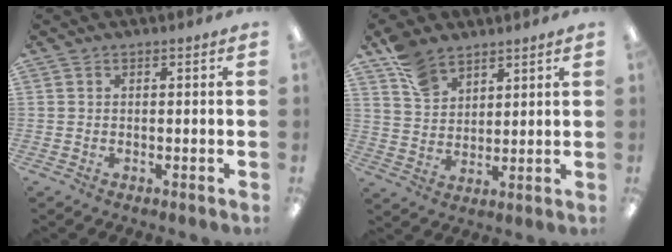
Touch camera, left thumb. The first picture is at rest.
{"total": 8.7, "force": [6.5, 5.0, 3.0], "torque": [-0.065, -0.024, 0.125]}